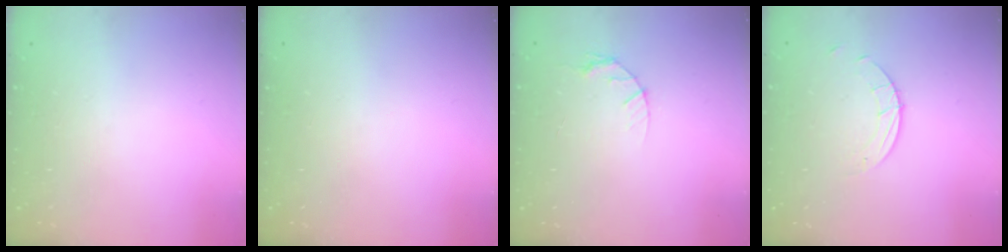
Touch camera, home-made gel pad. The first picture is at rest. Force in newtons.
{"total": 0.0}
{"total": 3.9, "press": 3.9, "slide": 0.5}
{"total": 2.7, "press": 2.7, "slide": 0.3}